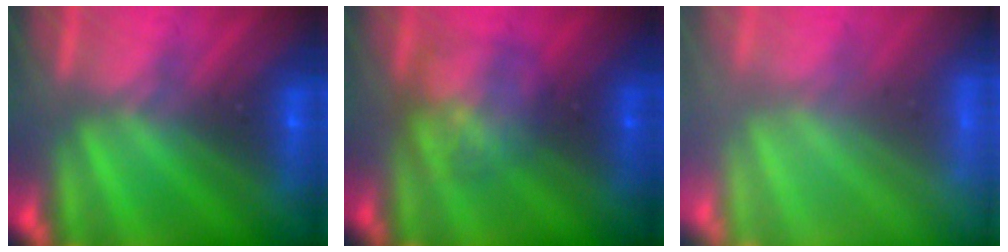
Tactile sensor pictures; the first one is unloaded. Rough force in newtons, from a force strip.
{"total": 2.9}
{"total": 7.6}